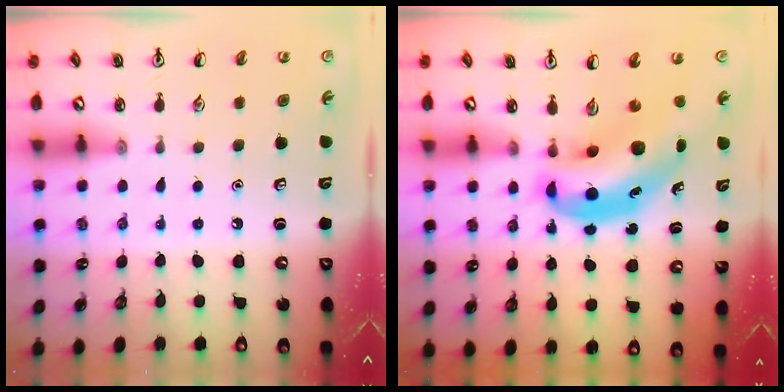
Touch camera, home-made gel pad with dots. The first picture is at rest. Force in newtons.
{"total": 9.7, "press": 9.3, "slide": 2.6}